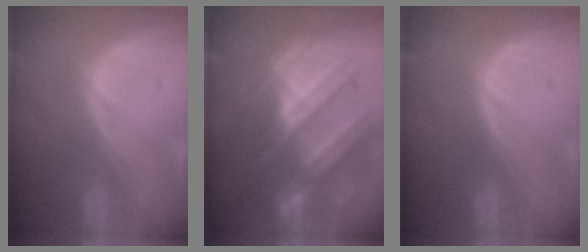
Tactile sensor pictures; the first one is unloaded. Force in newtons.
{"total": 10.5, "press": 9.6, "slide": 4.2}
{"total": 0.0}